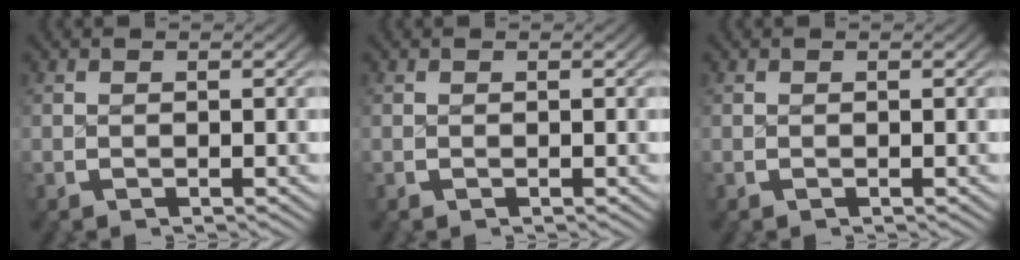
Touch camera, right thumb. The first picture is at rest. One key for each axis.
{"total": 0.0}
{"total": 0.0}